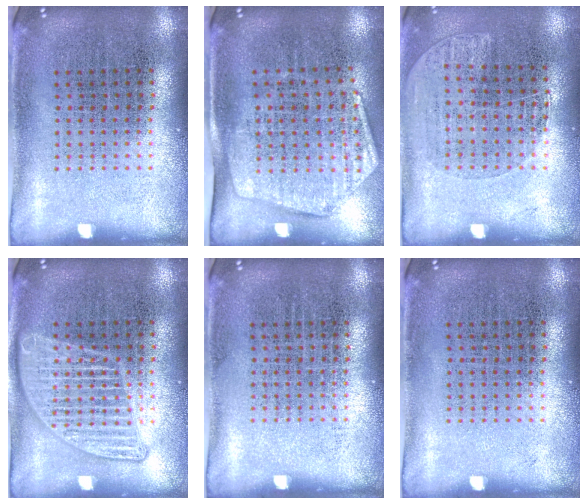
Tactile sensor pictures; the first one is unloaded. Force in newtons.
{"total": 1.9, "press": 1.6, "slide": 1.0}
{"total": 1.1, "press": 0.9, "slide": 0.6}
{"total": 2.8, "press": 2.7, "slide": 0.3}
{"total": 0.0}
{"total": 0.0}